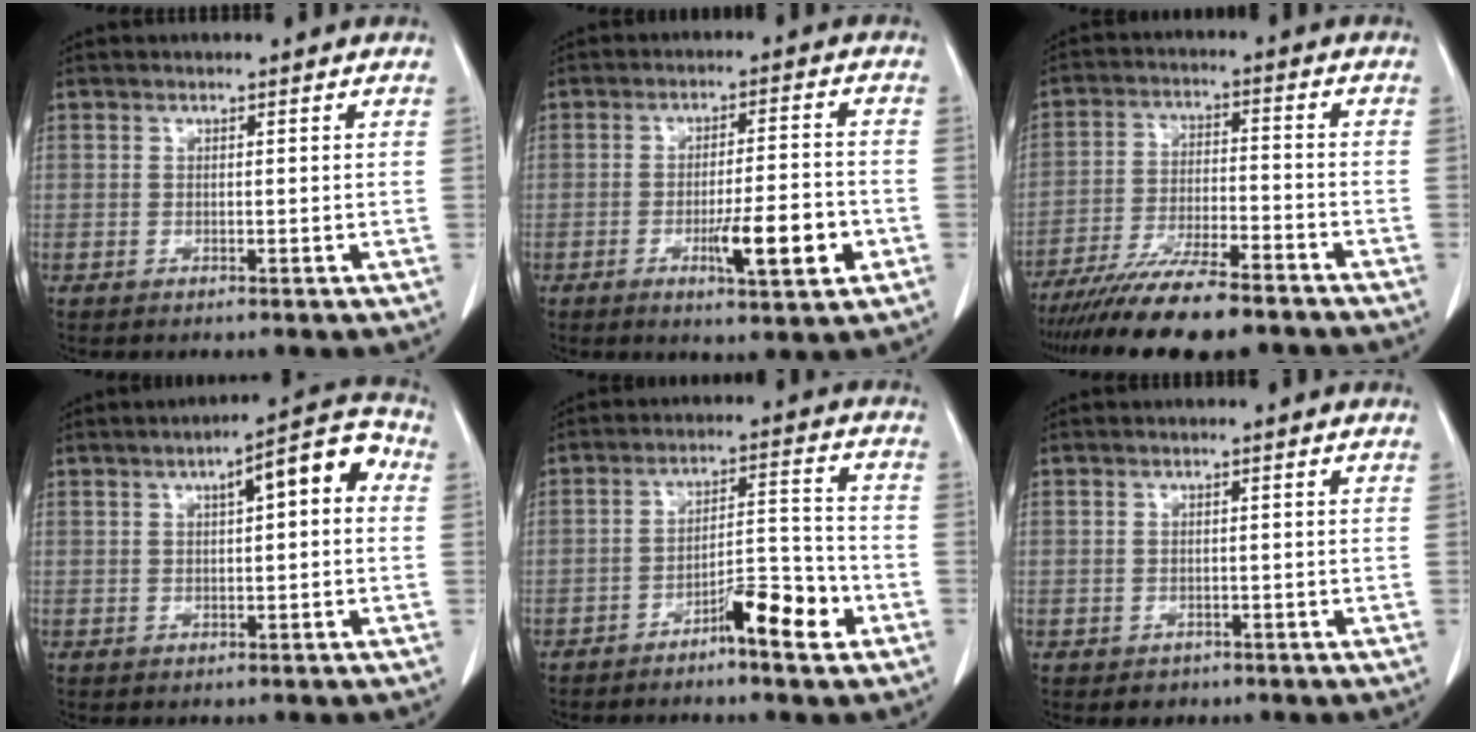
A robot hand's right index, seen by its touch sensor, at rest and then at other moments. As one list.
[{"total": 9.1, "force": [-3.3, 1.1, 8.4], "torque": [-0.126, -0.006, -0.048]}, {"total": 15.0, "force": [-12.6, 1.8, 8.0], "torque": [-0.142, -0.022, -0.206]}, {"total": 7.4, "force": [1.7, 1.9, 7.0], "torque": [-0.092, 0.035, 0.016]}, {"total": 8.0, "force": [-4.8, 1.4, 6.3], "torque": [-0.094, 0.019, -0.074]}, {"total": 1.8, "force": [-1.0, 1.5, 0.1], "torque": [0.000, 0.004, -0.012]}]